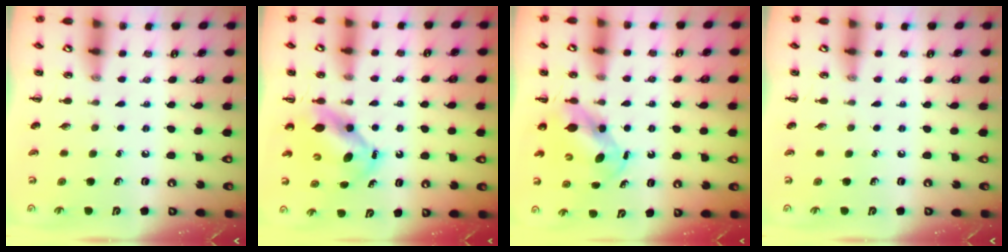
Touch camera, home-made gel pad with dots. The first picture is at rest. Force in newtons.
{"total": 6.6, "press": 6.5, "slide": 1.2}
{"total": 6.3, "press": 6.2, "slide": 1.1}
{"total": 0.0}